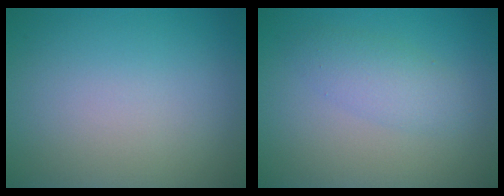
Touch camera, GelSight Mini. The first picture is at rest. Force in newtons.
{"total": 2.5, "press": 2.5, "slide": 0.1}